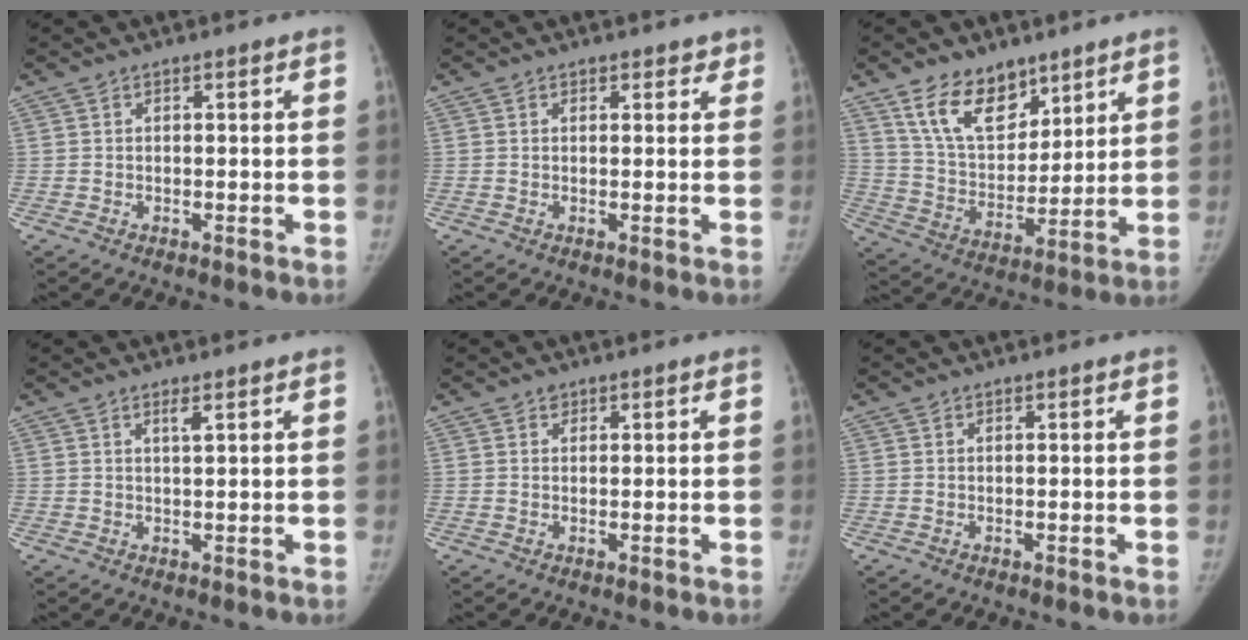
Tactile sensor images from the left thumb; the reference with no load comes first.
{"total": 1.9, "force": [1.4, 1.2, 0.4], "torque": [0.020, -0.005, 0.010]}
{"total": 13.8, "force": [9.1, 7.7, 6.8], "torque": [-0.081, -0.058, 0.175]}
{"total": 1.4, "force": [0.9, 0.1, 1.0], "torque": [-0.018, -0.007, 0.016]}
{"total": 0.9, "force": [0.6, 0.7, 0.2], "torque": [0.006, -0.003, 0.007]}
{"total": 0.0}